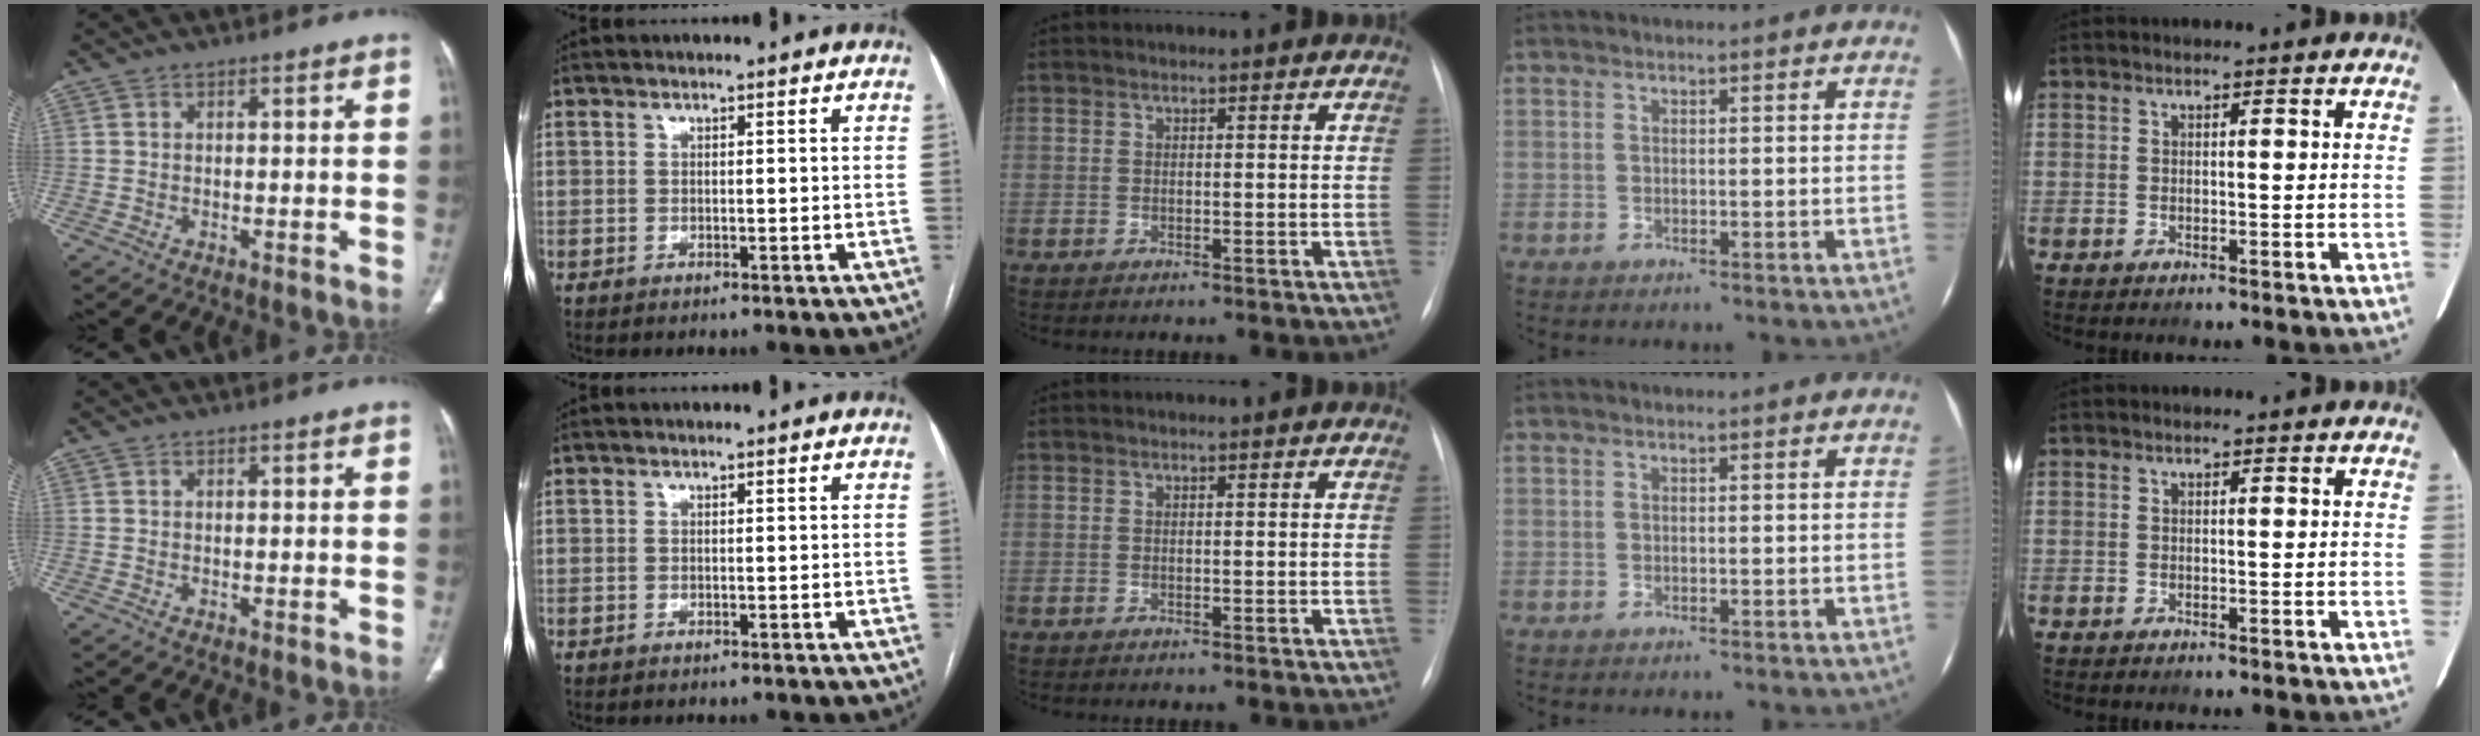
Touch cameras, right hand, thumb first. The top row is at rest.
{}